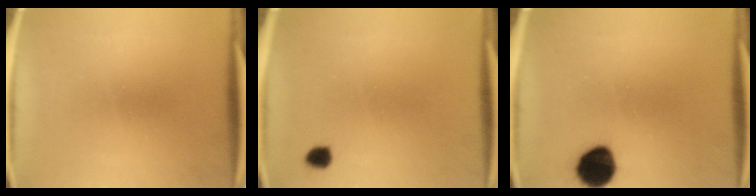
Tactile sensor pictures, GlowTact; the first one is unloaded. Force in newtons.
{"total": 1.9}
{"total": 10.1}